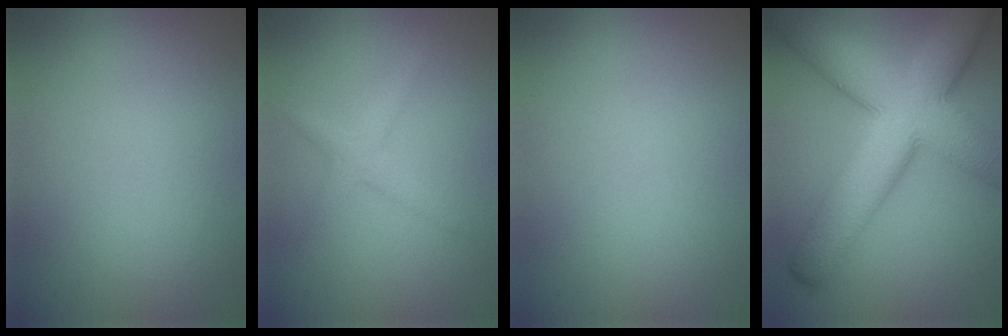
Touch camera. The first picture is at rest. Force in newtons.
{"total": 1.8, "press": 1.8, "slide": 0.1}
{"total": 0.0}
{"total": 11.7, "press": 11.7, "slide": 0.5}